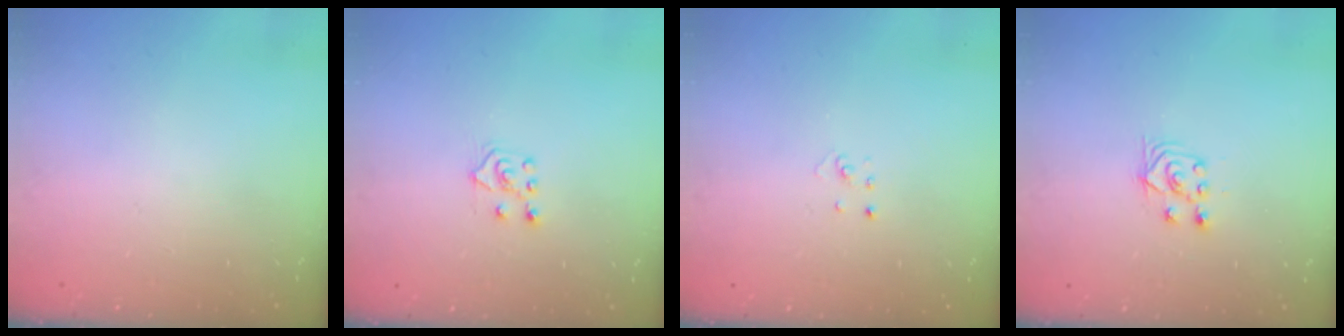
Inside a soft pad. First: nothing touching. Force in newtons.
{"total": 5.5, "press": 5.5, "slide": 0.4}
{"total": 2.1, "press": 2.1, "slide": 0.1}
{"total": 3.8, "press": 3.7, "slide": 0.9}